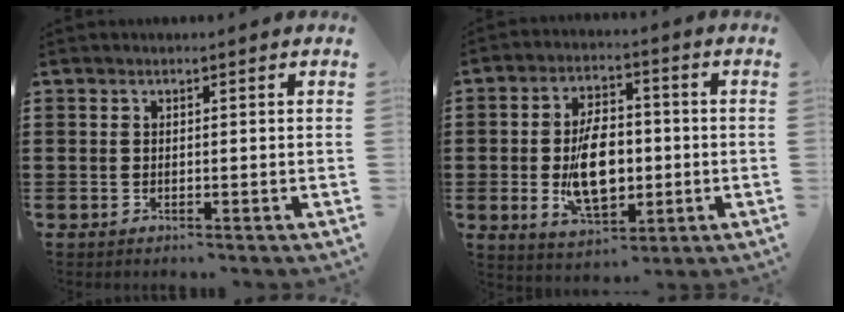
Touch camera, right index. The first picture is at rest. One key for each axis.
{"total": 9.8, "fx": -1.2, "fy": 5.6, "fz": 8.0, "tx": -0.151, "ty": 0.001, "tz": -0.025}